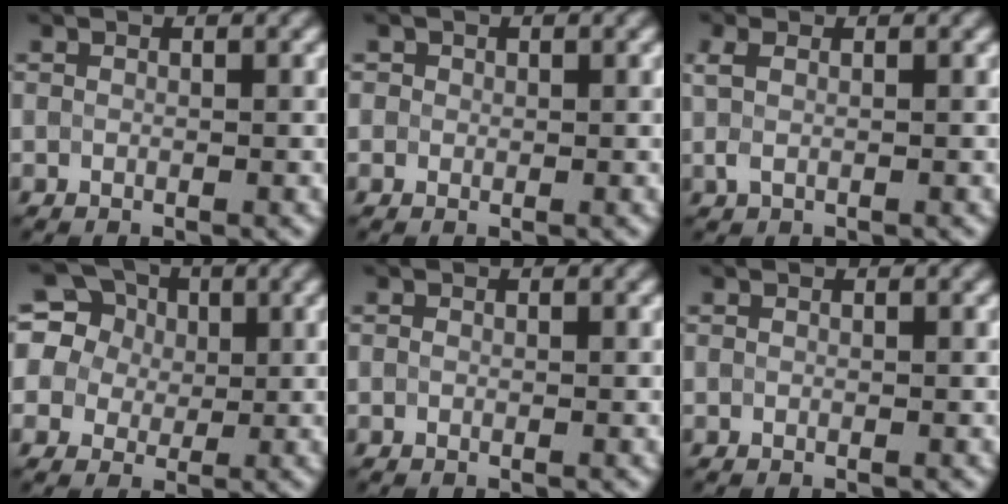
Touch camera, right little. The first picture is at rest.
{"total": 0.7, "force": [0.2, 0.6, 0.1], "torque": [0.004, 0.000, -0.001]}
{"total": 1.6, "force": [0.4, 0.8, 1.3], "torque": [-0.032, 0.006, 0.005]}
{"total": 12.5, "force": [6.1, 9.5, 5.5], "torque": [-0.143, 0.046, 0.086]}
{"total": 0.0}
{"total": 0.0}